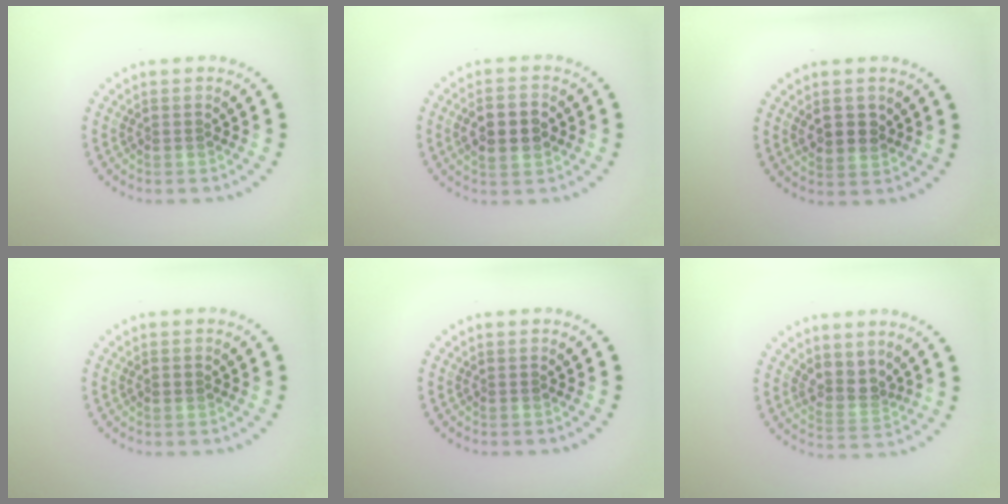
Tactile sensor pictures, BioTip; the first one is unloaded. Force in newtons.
{"total": 3.7, "press": 3.7, "slide": 0.2}
{"total": 2.6, "press": 2.6, "slide": 0.6}
{"total": 0.8, "press": 0.8, "slide": 0.2}
{"total": 0.0}
{"total": 2.5, "press": 1.9, "slide": 1.6}